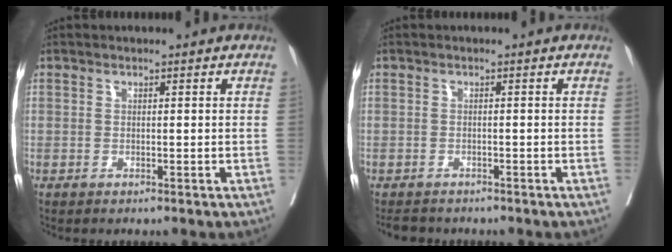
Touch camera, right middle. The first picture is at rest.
{"total": 3.2, "force": [-2.9, 1.3, 0.6], "torque": [-0.011, -0.006, -0.042]}